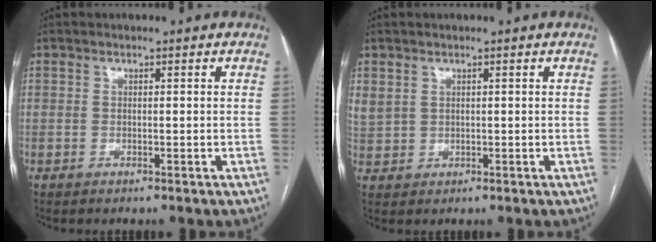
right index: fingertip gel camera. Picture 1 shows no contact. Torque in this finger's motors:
{"motor_torque": [0.27, 0.08, 0.14, 0.06]}